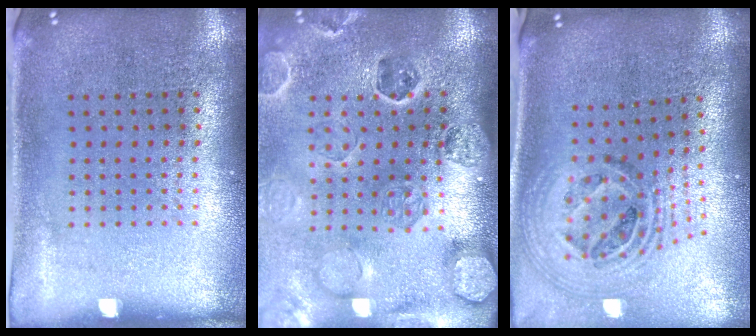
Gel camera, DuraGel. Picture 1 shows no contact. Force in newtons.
{"total": 2.7, "press": 2.7, "slide": 0.3}
{"total": 1.9, "press": 1.5, "slide": 1.1}